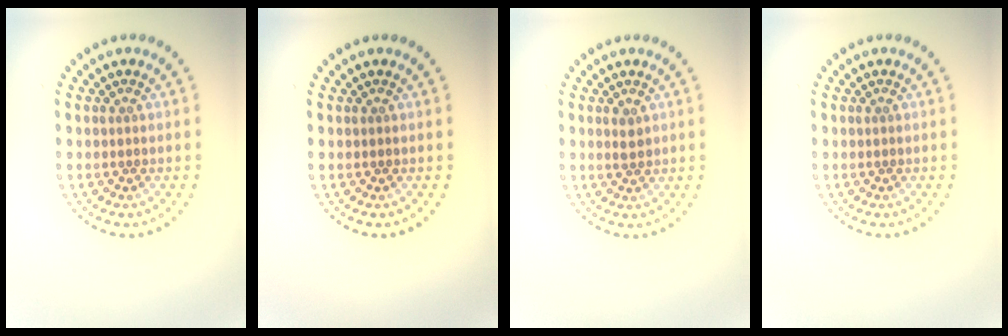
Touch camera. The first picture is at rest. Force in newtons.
{"total": 0.0}
{"total": 1.2, "press": 1.1, "slide": 0.3}
{"total": 0.0}